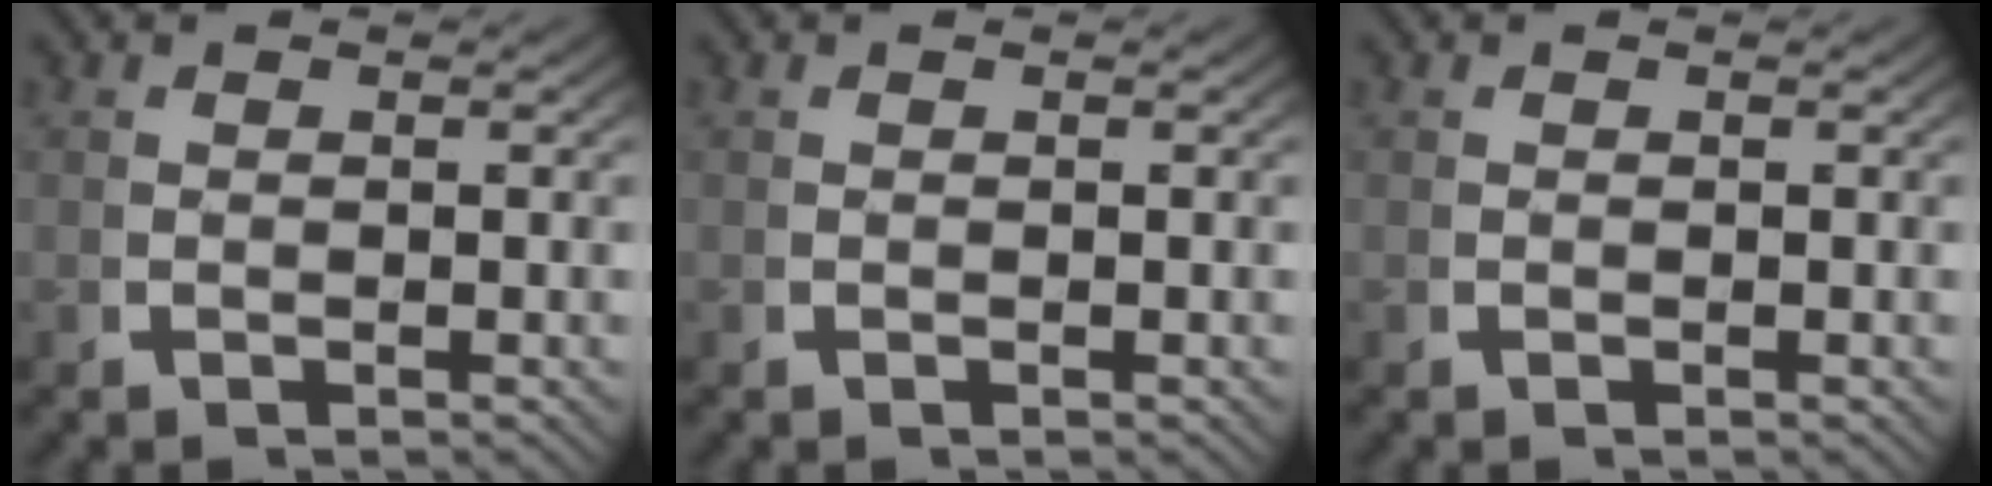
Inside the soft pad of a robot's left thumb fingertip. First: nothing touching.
{"total": 0.0}
{"total": 0.0}